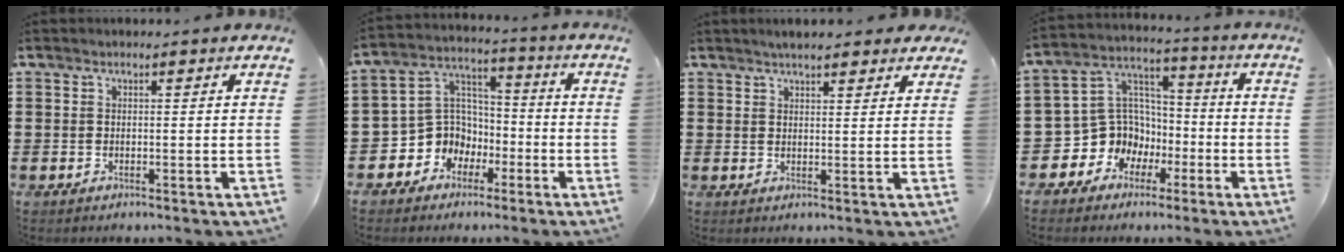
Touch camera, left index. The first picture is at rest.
{"total": 7.3, "force": [-2.5, 6.9, 0.6], "torque": [-0.054, 0.002, -0.051]}
{"total": 2.9, "force": [2.6, 0.5, 1.2], "torque": [-0.030, 0.004, 0.047]}
{"total": 8.9, "force": [-2.6, 8.4, 1.2], "torque": [-0.076, -0.004, -0.045]}